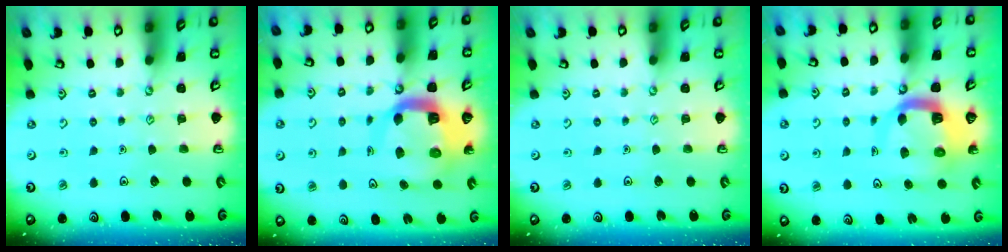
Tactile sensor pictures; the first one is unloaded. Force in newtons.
{"total": 11.3, "press": 11.2, "slide": 1.5}
{"total": 0.0}
{"total": 9.0, "press": 8.9, "slide": 1.2}